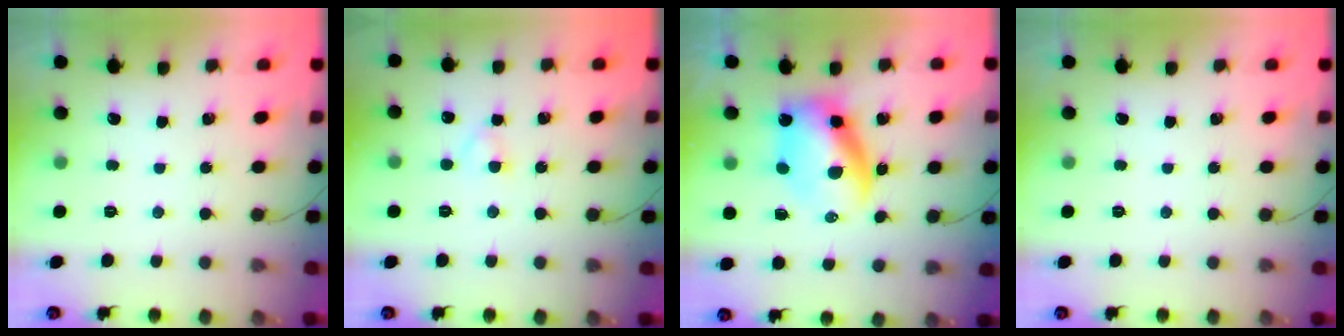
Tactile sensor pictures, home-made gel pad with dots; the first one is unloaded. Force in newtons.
{"total": 2.4, "press": 2.1, "slide": 1.1}
{"total": 9.5, "press": 9.2, "slide": 2.4}
{"total": 0.0}